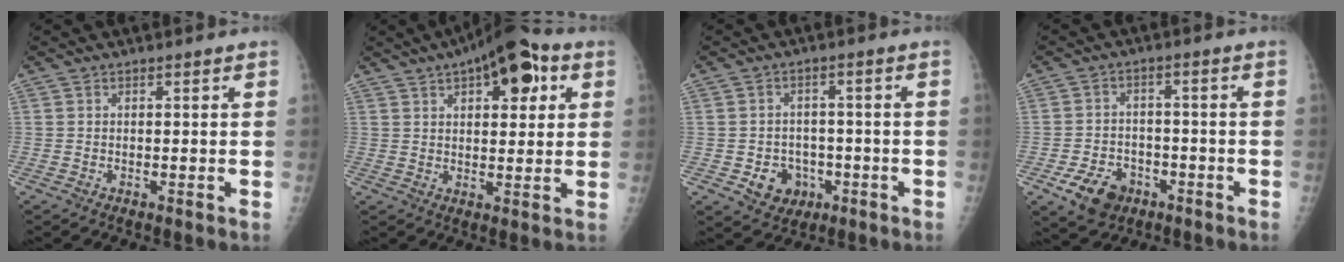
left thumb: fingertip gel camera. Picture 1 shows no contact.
{"total": 13.2, "force": [5.8, 5.9, 10.3], "torque": [-0.108, 0.002, 0.078]}
{"total": 6.6, "force": [-2.3, 5.6, 2.6], "torque": [-0.012, 0.017, -0.027]}
{"total": 8.0, "force": [-4.2, 5.8, 3.7], "torque": [-0.048, 0.023, -0.065]}